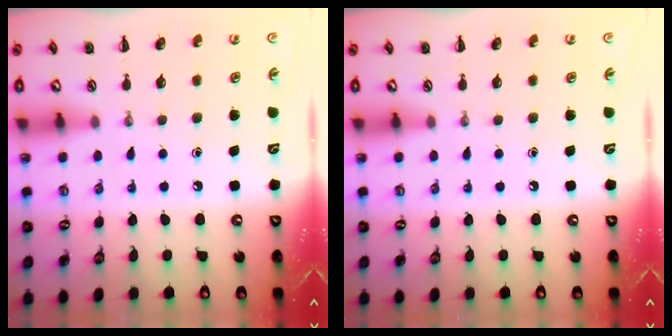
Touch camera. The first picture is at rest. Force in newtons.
{"total": 0.0}